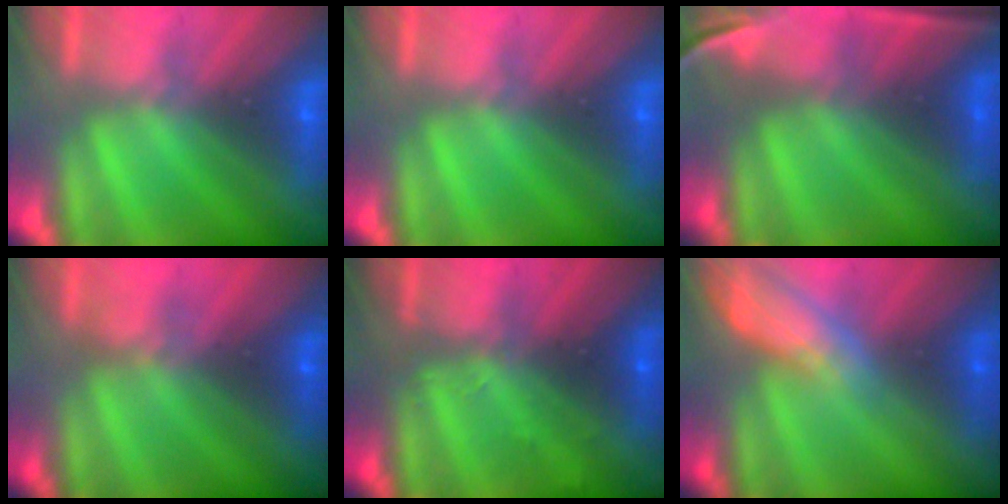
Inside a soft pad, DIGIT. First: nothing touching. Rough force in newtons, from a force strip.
{"total": 0.0}
{"total": 7.6}
{"total": 3.6}
{"total": 2.4}
{"total": 2.6}